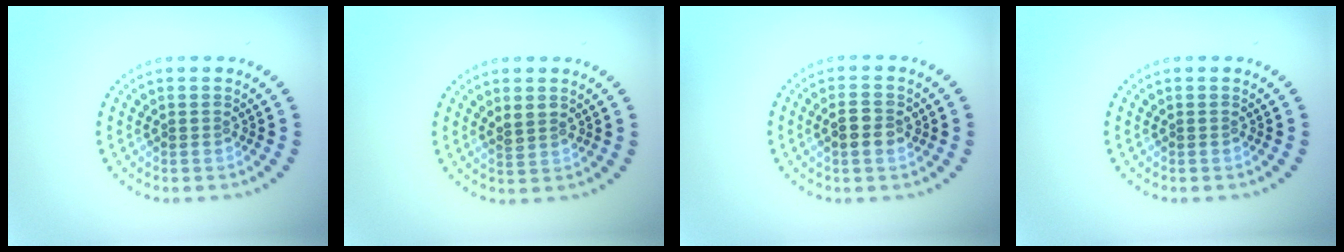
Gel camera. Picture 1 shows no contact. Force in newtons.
{"total": 1.5, "press": 1.3, "slide": 0.7}
{"total": 2.6, "press": 2.6, "slide": 0.2}
{"total": 0.0}